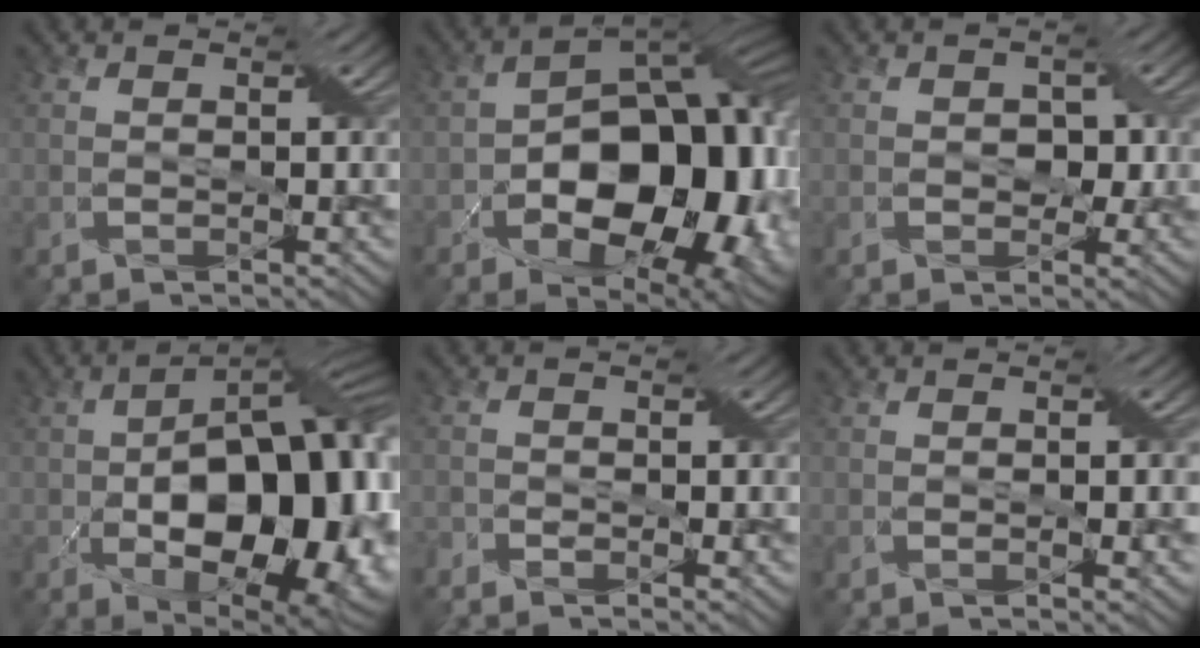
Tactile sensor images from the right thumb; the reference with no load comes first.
{"total": 18.4, "force": [-4.0, 11.5, 13.8], "torque": [-0.175, -0.020, -0.051]}
{"total": 2.2, "force": [-0.2, 1.9, 1.0], "torque": [-0.020, -0.003, -0.008]}
{"total": 19.2, "force": [-3.2, 10.9, 15.4], "torque": [-0.202, -0.028, -0.033]}
{"total": 3.2, "force": [-2.4, 1.3, 1.6], "torque": [-0.028, -0.007, -0.046]}
{"total": 1.9, "force": [-0.3, 0.5, 1.8], "torque": [-0.028, -0.001, -0.005]}